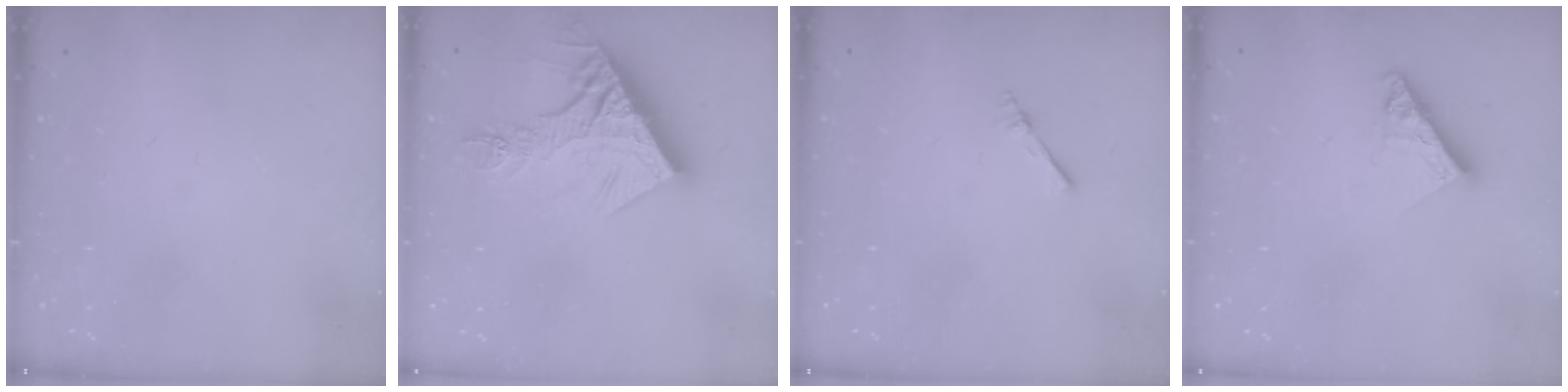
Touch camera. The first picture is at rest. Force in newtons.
{"total": 17.1, "press": 17.0, "slide": 1.8}
{"total": 2.2, "press": 2.1, "slide": 0.3}
{"total": 8.1, "press": 8.1, "slide": 0.7}